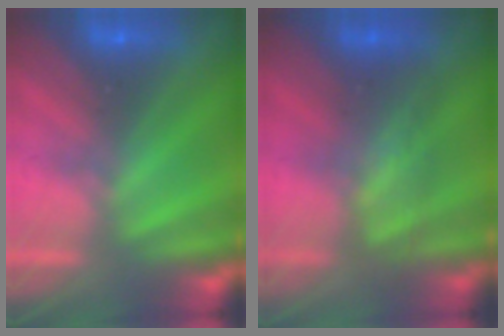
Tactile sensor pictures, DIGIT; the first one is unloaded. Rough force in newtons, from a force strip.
{"total": 3.3}